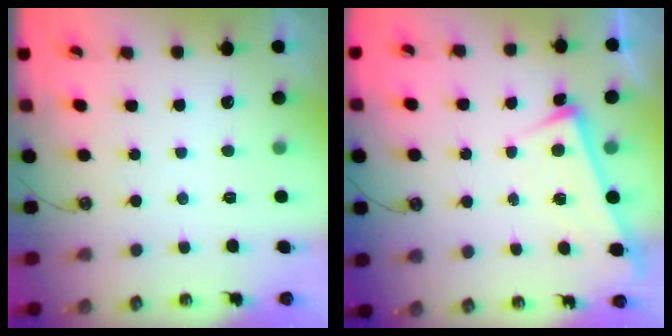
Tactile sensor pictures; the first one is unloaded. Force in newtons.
{"total": 3.3, "press": 3.3, "slide": 0.3}